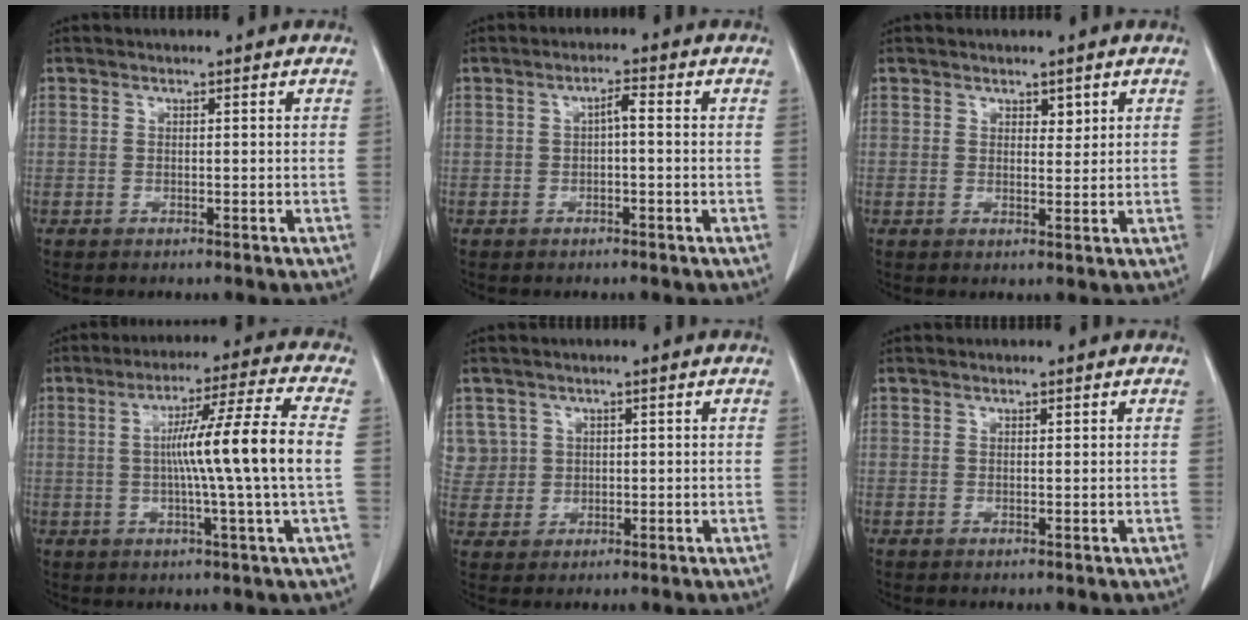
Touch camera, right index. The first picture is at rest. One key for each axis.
{"total": 2.4, "fx": 0.0, "fy": 0.8, "fz": 2.3, "tx": -0.042, "ty": 0.011, "tz": 0.002}
{"total": 2.3, "fx": 1.3, "fy": 1.4, "fz": 1.3, "tx": -0.024, "ty": 0.002, "tz": 0.024}
{"total": 13.5, "fx": 0.1, "fy": -1.8, "fz": 13.4, "tx": -0.219, "ty": 0.006, "tz": -0.001}
{"total": 7.2, "fx": 2.2, "fy": 6.8, "fz": 0.5, "tx": -0.019, "ty": 0.030, "tz": 0.061}
{"total": 0.7, "fx": 0.3, "fy": 0.4, "fz": 0.4, "tx": -0.008, "ty": -0.001, "tz": 0.007}